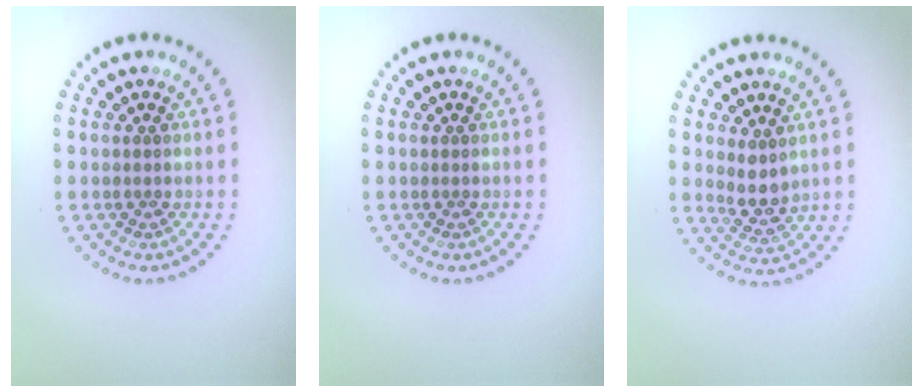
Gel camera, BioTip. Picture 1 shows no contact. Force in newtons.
{"total": 0.0}
{"total": 2.4, "press": 2.0, "slide": 1.3}